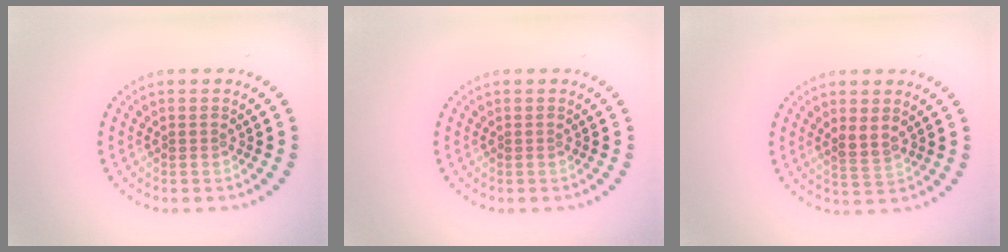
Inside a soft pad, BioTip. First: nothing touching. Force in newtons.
{"total": 0.0}
{"total": 2.0, "press": 1.7, "slide": 1.0}